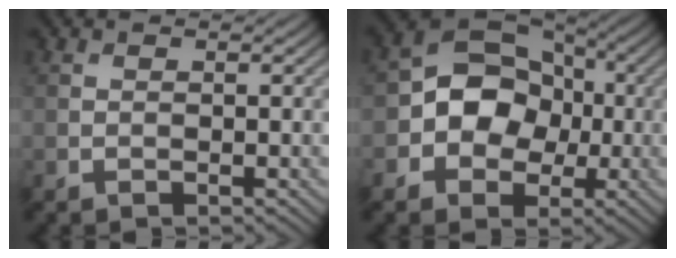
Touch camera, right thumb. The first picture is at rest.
{"total": 8.4, "force": [-0.9, 6.9, 4.9], "torque": [-0.083, 0.009, -0.039]}